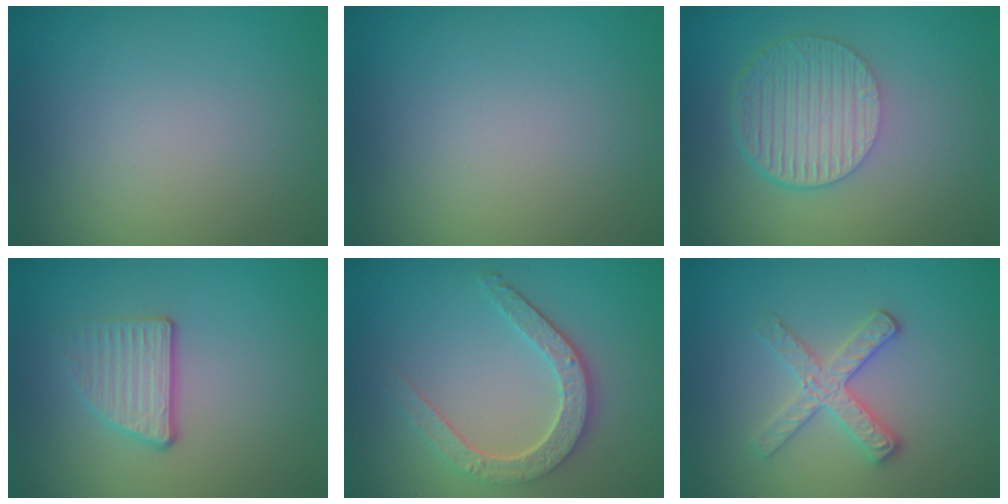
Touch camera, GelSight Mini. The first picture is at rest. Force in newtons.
{"total": 0.0}
{"total": 6.4, "press": 4.4, "slide": 4.6}
{"total": 3.0, "press": 2.3, "slide": 1.9}
{"total": 4.2, "press": 3.4, "slide": 2.5}
{"total": 3.0, "press": 2.8, "slide": 1.0}